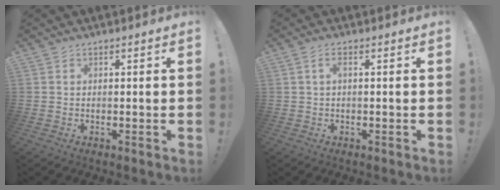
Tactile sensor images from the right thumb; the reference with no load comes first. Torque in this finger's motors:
{"motor_torque": [-0.28, -0.01, -0.14, 0.16, 0.10]}